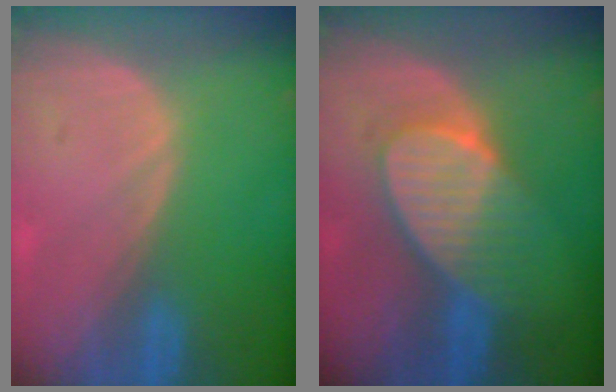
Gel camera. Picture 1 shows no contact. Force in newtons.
{"total": 7.5, "press": 7.4, "slide": 1.3}